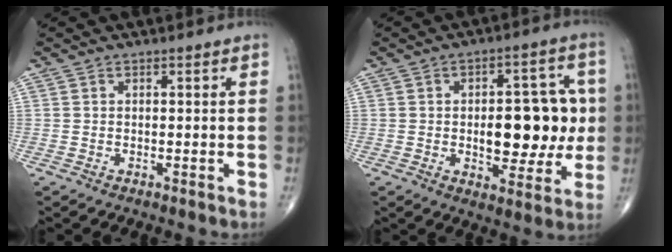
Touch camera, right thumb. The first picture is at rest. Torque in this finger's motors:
{"motor_torque": [0.44, 0.54, 0.30, 0.24, 0.04]}